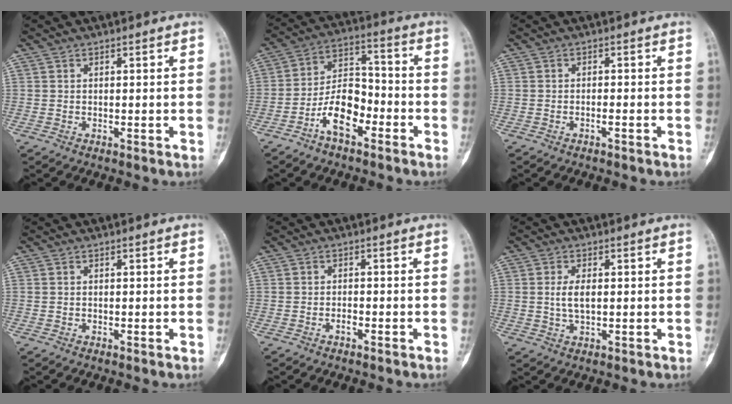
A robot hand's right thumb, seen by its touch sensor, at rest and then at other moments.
{"total": 10.7, "force": [-5.5, 5.4, 7.5], "torque": [-0.125, 0.055, -0.104]}
{"total": 1.0, "force": [-0.7, 0.1, 0.7], "torque": [-0.017, 0.010, -0.011]}
{"total": 0.0}
{"total": 1.4, "force": [-0.9, 0.5, 0.9], "torque": [-0.019, 0.007, -0.017]}
{"total": 3.6, "force": [0.3, 1.7, 3.2], "torque": [-0.061, -0.001, 0.006]}